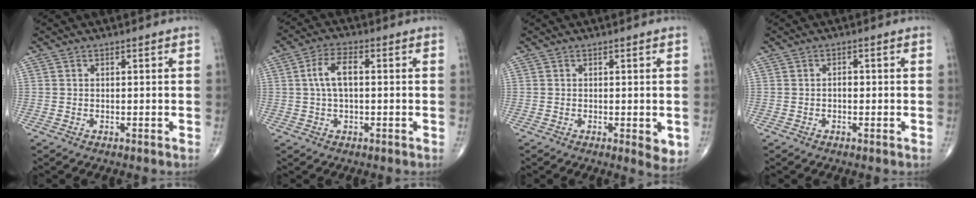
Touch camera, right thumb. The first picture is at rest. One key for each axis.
{"total": 6.1, "fx": 0.6, "fy": 2.9, "fz": 5.4, "tx": -0.110, "ty": 0.017, "tz": 0.005}
{"total": 3.5, "fx": -0.7, "fy": 1.3, "fz": 3.2, "tx": -0.035, "ty": -0.009, "tz": -0.009}
{"total": 1.4, "fx": -0.2, "fy": 0.9, "fz": 1.0, "tx": -0.010, "ty": 0.003, "tz": -0.008}